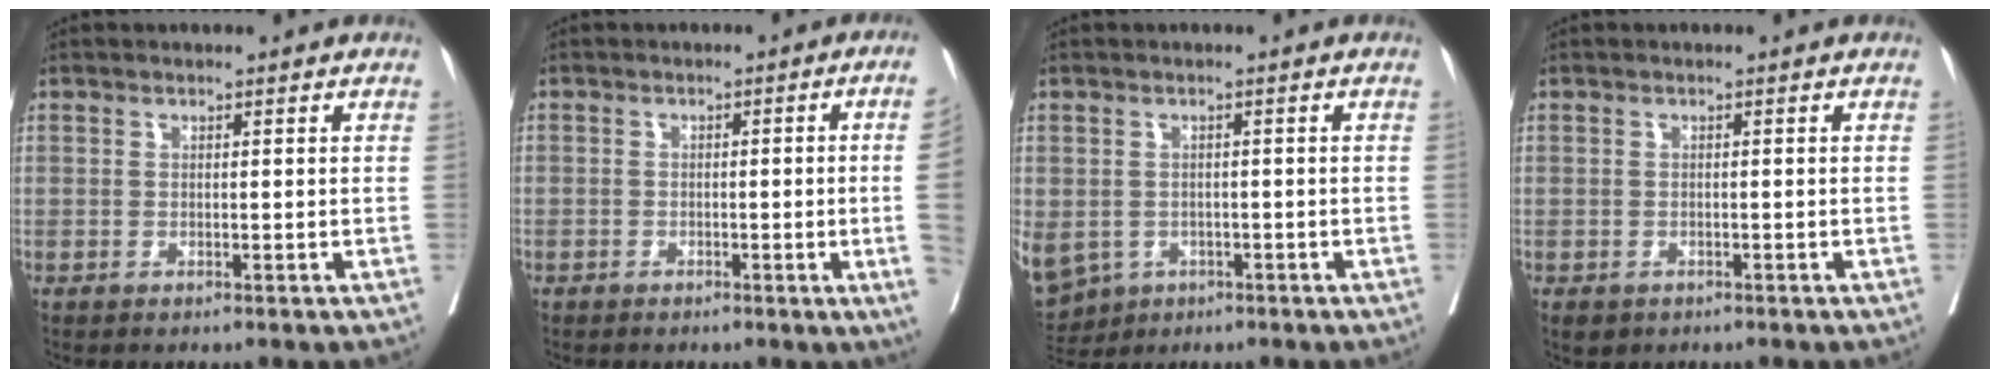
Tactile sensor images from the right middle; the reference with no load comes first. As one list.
[{"total": 6.0, "force": [-1.2, -1.3, 5.7], "torque": [-0.065, -0.007, -0.019]}, {"total": 19.7, "force": [-7.5, 16.1, 8.4], "torque": [-0.296, -0.021, -0.101]}, {"total": 3.0, "force": [-2.1, 1.9, 1.1], "torque": [-0.022, -0.006, -0.028]}]